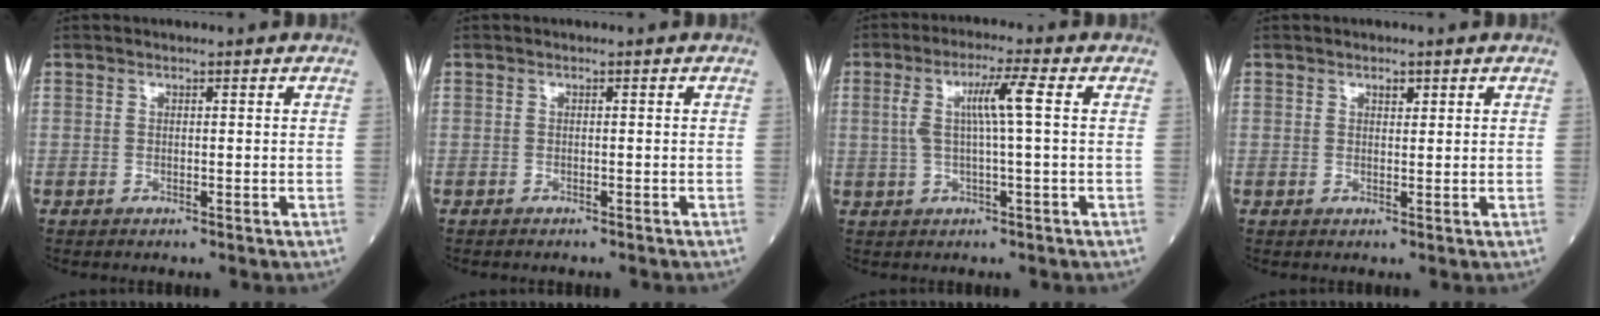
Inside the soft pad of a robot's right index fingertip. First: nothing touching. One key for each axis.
{"total": 1.8, "fx": -1.7, "fy": 0.5, "fz": 0.7, "tx": -0.013, "ty": -0.003, "tz": -0.019}
{"total": 6.2, "fx": 1.0, "fy": -0.3, "fz": 6.1, "tx": -0.122, "ty": 0.012, "tz": 0.021}
{"total": 1.1, "fx": 0.7, "fy": 0.5, "fz": 0.6, "tx": -0.008, "ty": -0.002, "tz": 0.009}